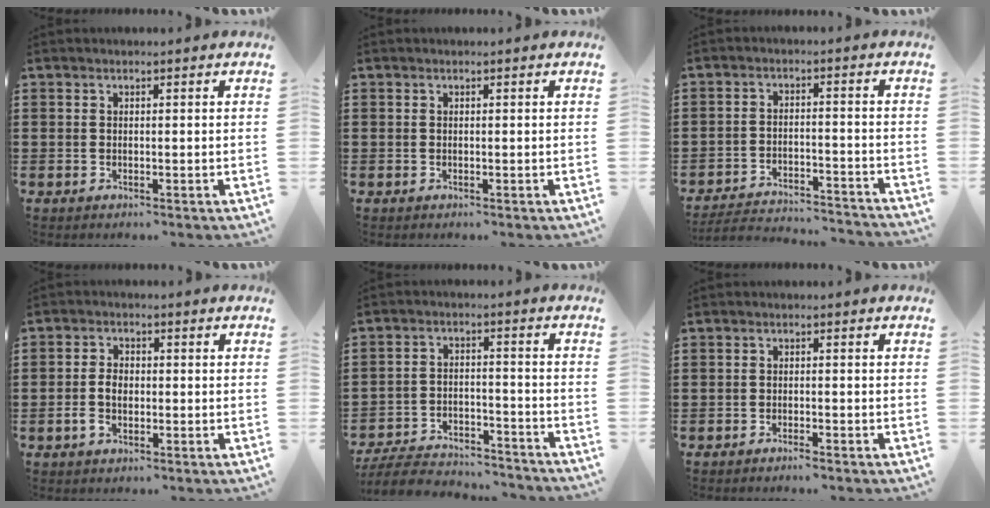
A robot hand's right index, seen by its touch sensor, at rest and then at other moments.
{"total": 0.0}
{"total": 3.9, "force": [-3.8, 0.2, 0.7], "torque": [-0.025, -0.003, -0.083]}
{"total": 3.2, "force": [-0.8, 2.0, 2.3], "torque": [-0.052, 0.001, -0.016]}
{"total": 6.5, "force": [-6.2, 0.9, 1.4], "torque": [-0.037, 0.005, -0.125]}
{"total": 1.1, "force": [-1.0, -0.1, 0.4], "torque": [-0.009, -0.003, -0.018]}